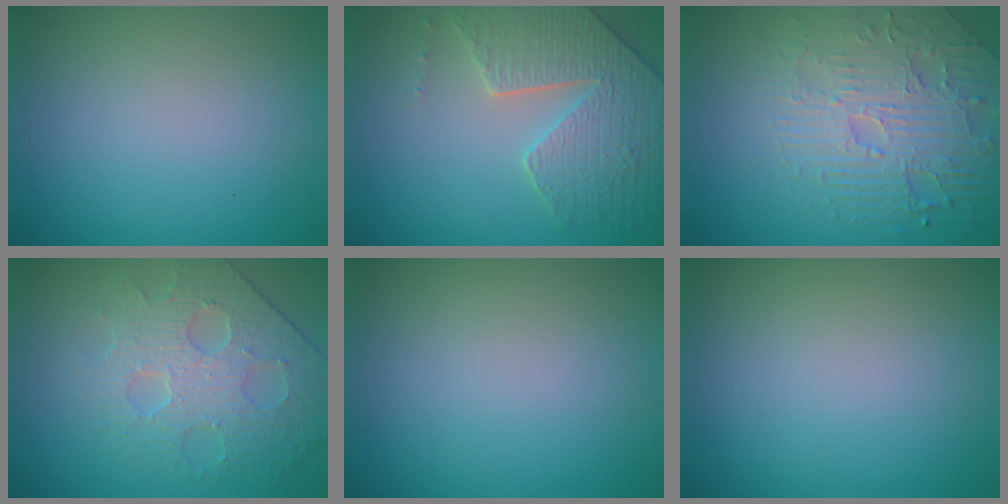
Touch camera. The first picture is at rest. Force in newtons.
{"total": 5.0, "press": 4.8, "slide": 1.3}
{"total": 4.3, "press": 4.1, "slide": 1.4}
{"total": 4.2, "press": 4.2, "slide": 0.3}
{"total": 0.0}
{"total": 0.0}